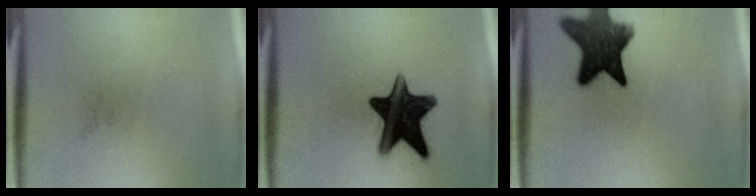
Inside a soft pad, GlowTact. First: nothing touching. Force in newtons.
{"total": 15.0}
{"total": 11.8}